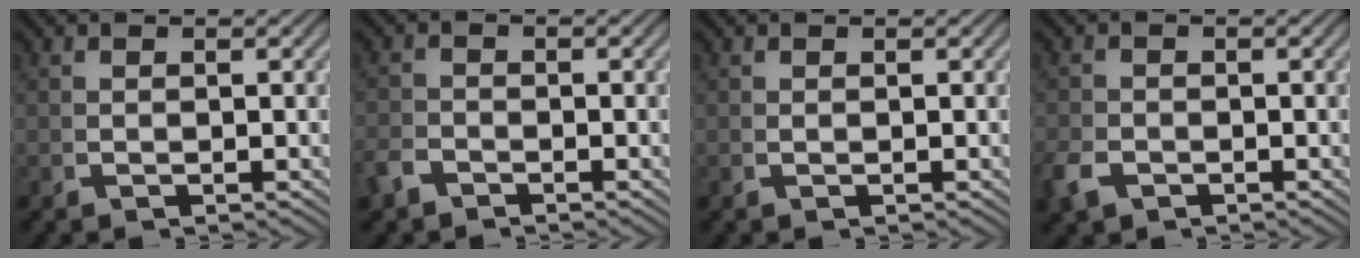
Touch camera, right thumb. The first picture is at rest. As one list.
[{"total": 1.3, "force": [-1.3, 0.4, 0.1], "torque": [0.005, -0.002, -0.025]}, {"total": 0.0}, {"total": 1.6, "force": [-1.2, 1.0, 0.5], "torque": [-0.011, -0.007, -0.019]}]